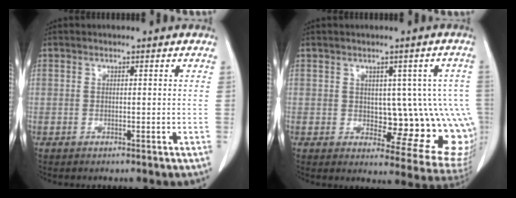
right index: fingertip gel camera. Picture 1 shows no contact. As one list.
[{"total": 12.0, "force": [-0.1, 5.6, 10.6], "torque": [-0.101, 0.008, 0.014]}]